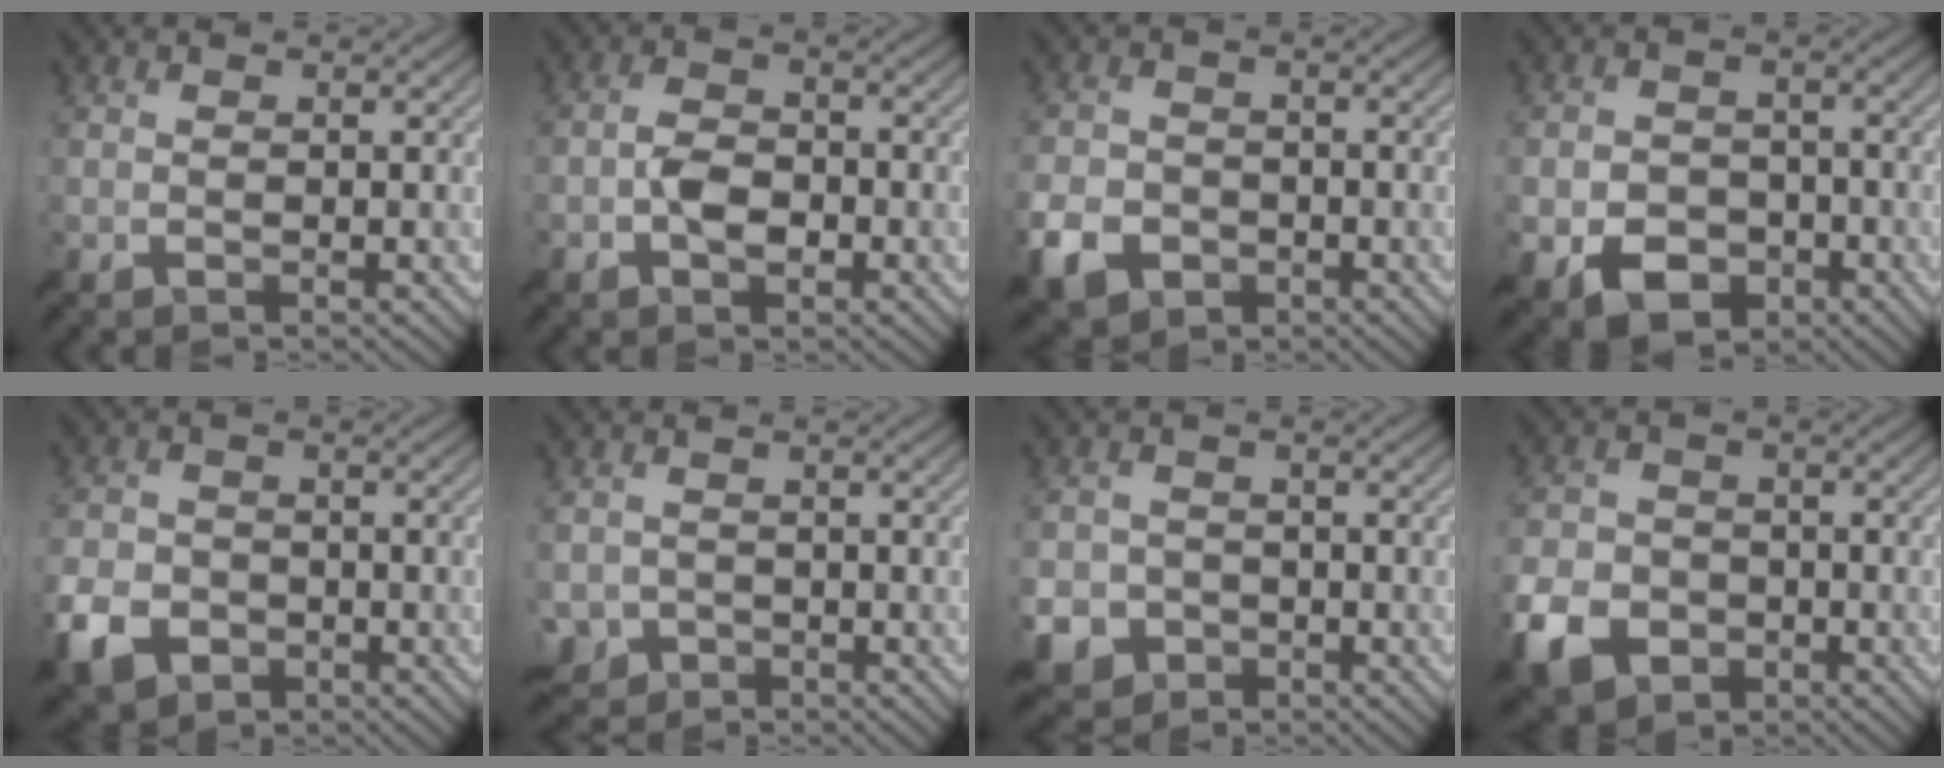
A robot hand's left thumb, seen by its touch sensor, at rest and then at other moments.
{"total": 3.8, "force": [-1.4, 2.0, 2.9], "torque": [-0.062, 0.006, -0.033]}
{"total": 6.1, "force": [-3.1, 4.2, 3.1], "torque": [-0.079, -0.008, -0.067]}
{"total": 7.0, "force": [-3.4, 4.8, 3.8], "torque": [-0.076, -0.011, -0.060]}
{"total": 6.9, "force": [-3.5, 4.8, 3.5], "torque": [-0.089, -0.010, -0.073]}
{"total": 3.3, "force": [-1.3, 3.0, 0.6], "torque": [-0.019, -0.016, -0.032]}
{"total": 5.4, "force": [-2.6, 4.2, 2.1], "torque": [-0.054, -0.011, -0.058]}
{"total": 8.4, "force": [-4.3, 6.0, 4.1], "torque": [-0.106, -0.019, -0.089]}